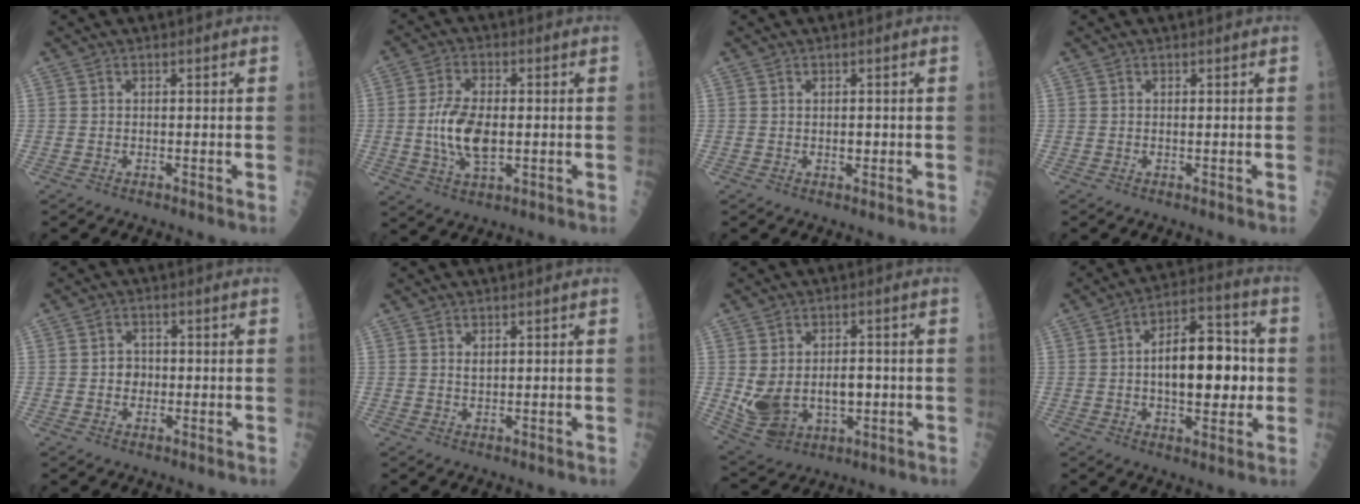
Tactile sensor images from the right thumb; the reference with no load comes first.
{"total": 10.0, "force": [-0.6, 4.9, 8.7], "torque": [-0.166, -0.002, -0.010]}
{"total": 1.3, "force": [0.0, 0.8, 1.0], "torque": [-0.009, -0.001, 0.002]}
{"total": 0.0}
{"total": 2.8, "force": [-0.2, 2.4, 1.4], "torque": [0.004, 0.007, -0.006]}
{"total": 1.0, "force": [0.6, 0.5, 0.7], "torque": [-0.008, -0.004, 0.012]}
{"total": 13.1, "force": [-1.0, 8.8, 9.7], "torque": [-0.152, 0.003, 0.011]}
{"total": 16.3, "force": [0.1, 8.0, 14.2], "torque": [-0.179, 0.022, -0.002]}